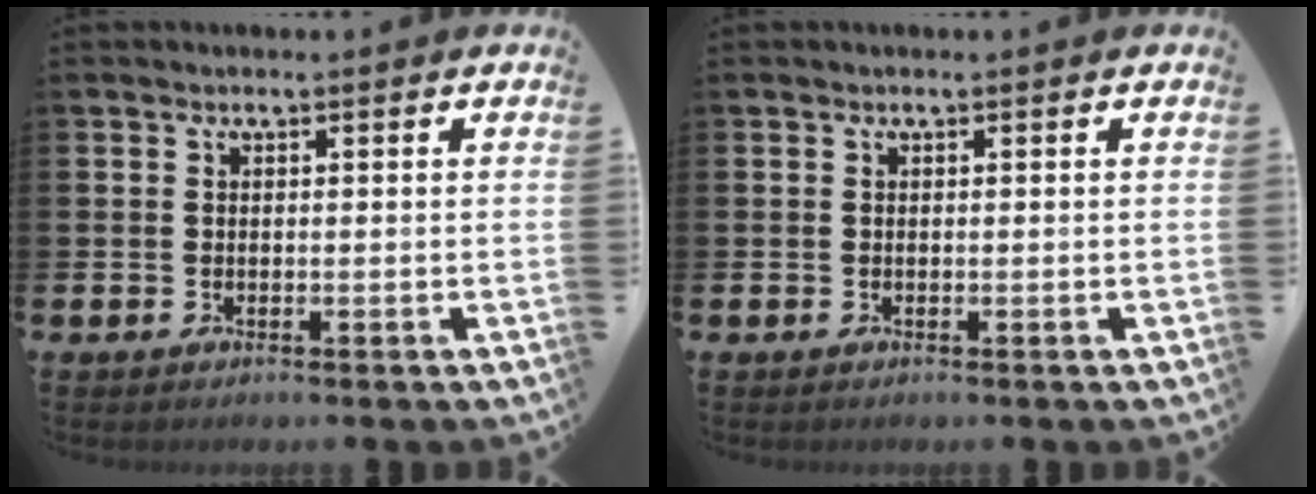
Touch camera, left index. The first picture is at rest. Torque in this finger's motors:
{"motor_torque": [-0.01, -0.01, 0.01, 0.00]}